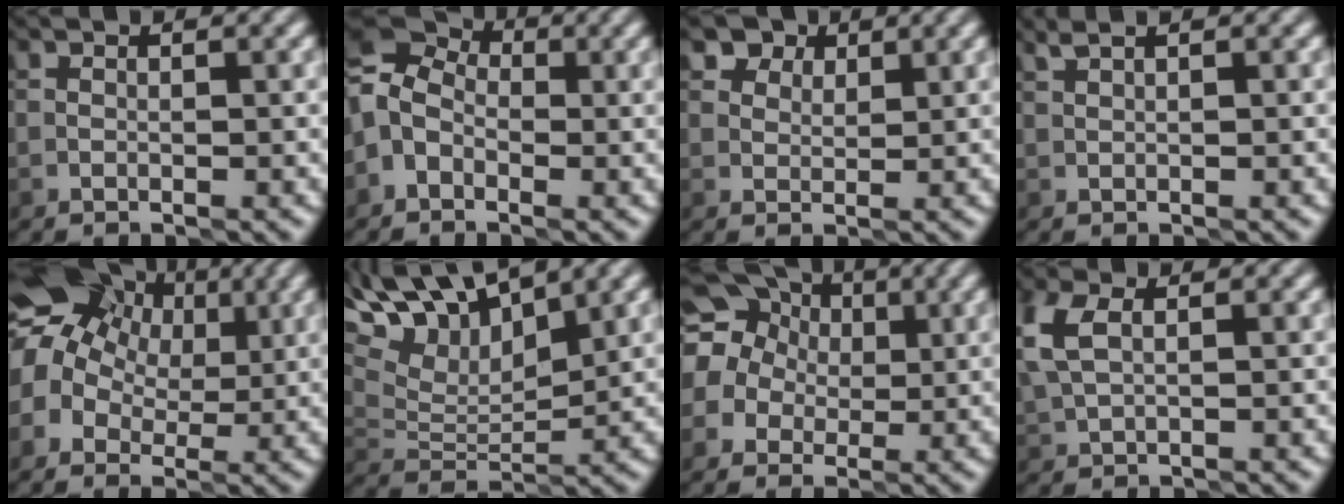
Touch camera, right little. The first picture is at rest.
{"total": 5.0, "force": [-0.5, 4.0, 3.0], "torque": [-0.047, 0.022, -0.019]}
{"total": 3.8, "force": [2.9, 2.1, 1.1], "torque": [-0.023, -0.008, 0.052]}
{"total": 0.8, "force": [0.7, 0.0, 0.4], "torque": [-0.005, 0.008, 0.012]}
{"total": 12.7, "force": [4.6, 9.9, 6.6], "torque": [-0.137, 0.052, 0.058]}
{"total": 9.2, "force": [6.8, 3.1, 5.3], "torque": [-0.107, 0.021, 0.112]}
{"total": 15.5, "force": [4.2, 13.7, 5.8], "torque": [-0.139, 0.044, 0.030]}
{"total": 3.6, "force": [1.1, 2.2, 2.6], "torque": [-0.076, 0.010, 0.025]}